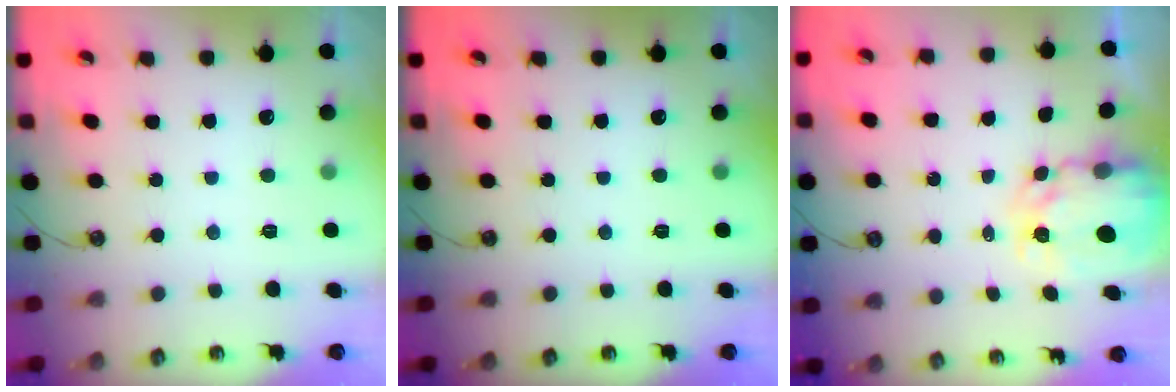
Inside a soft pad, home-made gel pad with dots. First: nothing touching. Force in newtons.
{"total": 0.0}
{"total": 5.7, "press": 5.7, "slide": 0.6}